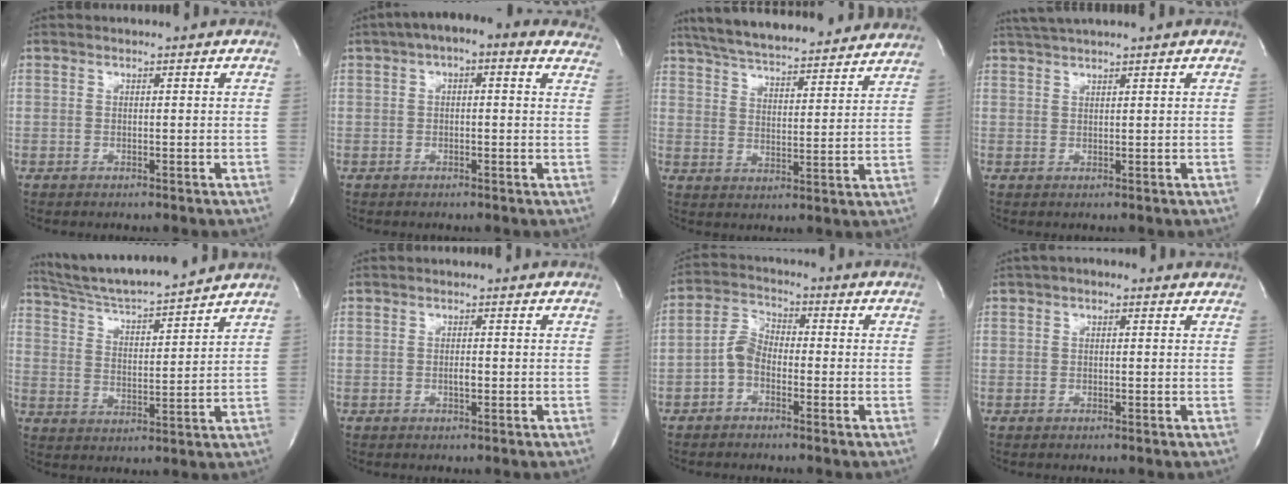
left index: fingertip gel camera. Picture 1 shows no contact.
{"total": 12.4, "force": [8.3, 4.4, 8.1], "torque": [-0.115, 0.043, 0.095]}
{"total": 25.1, "force": [22.7, 4.0, 10.0], "torque": [-0.170, 0.007, 0.308]}
{"total": 4.8, "force": [4.3, -0.8, 2.0], "torque": [-0.034, 0.028, 0.076]}
{"total": 9.1, "force": [8.7, -0.3, 2.7], "torque": [-0.062, 0.011, 0.143]}
{"total": 0.7, "force": [-0.3, 0.1, 0.6], "torque": [-0.014, -0.007, -0.004]}
{"total": 4.4, "force": [-2.0, 2.7, 2.9], "torque": [-0.068, 0.006, -0.045]}
{"total": 3.0, "force": [2.1, 1.3, 1.8], "torque": [-0.028, 0.028, 0.027]}